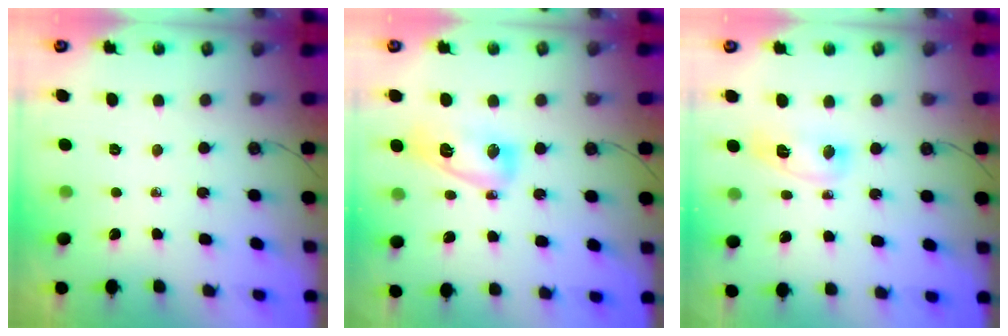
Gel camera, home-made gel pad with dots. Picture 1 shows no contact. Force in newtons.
{"total": 10.1, "press": 10.1, "slide": 0.8}
{"total": 6.3, "press": 6.1, "slide": 1.4}